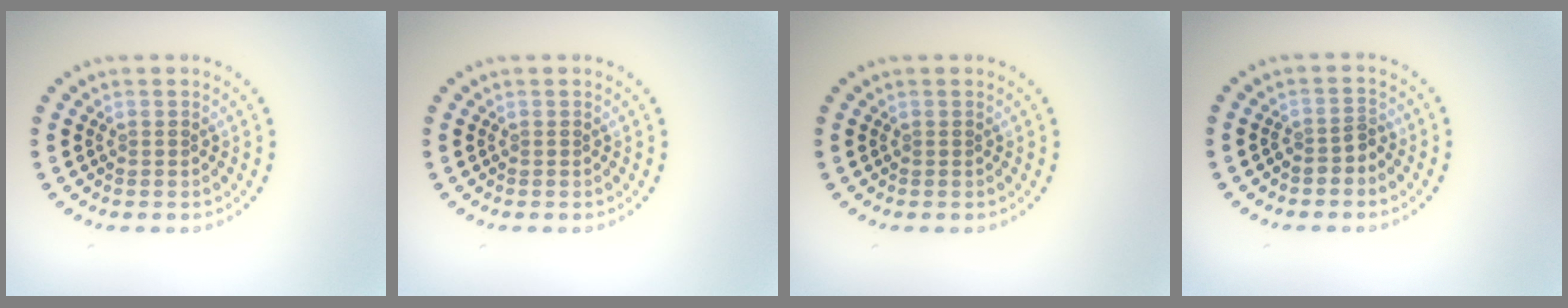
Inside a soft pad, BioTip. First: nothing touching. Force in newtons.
{"total": 0.0}
{"total": 0.0}
{"total": 1.3, "press": 1.0, "slide": 0.8}